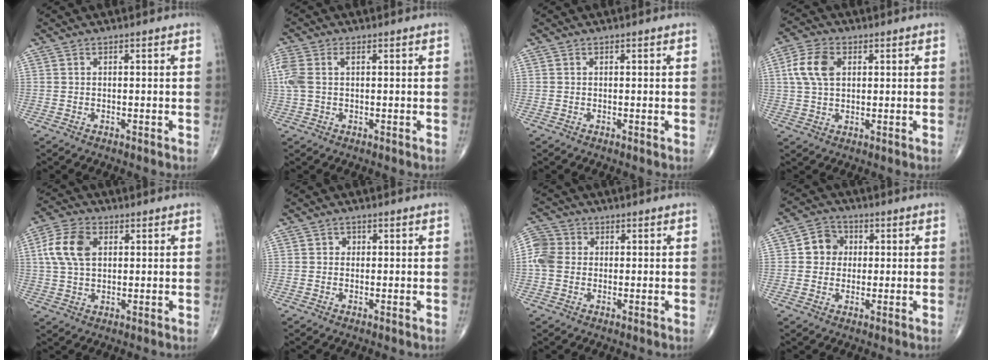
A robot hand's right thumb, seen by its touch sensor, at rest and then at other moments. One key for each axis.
{"total": 6.0, "fx": 1.0, "fy": 3.6, "fz": 4.7, "tx": -0.146, "ty": 0.024, "tz": 0.023}
{"total": 0.0}
{"total": 7.6, "fx": 1.8, "fy": 4.8, "fz": 5.6, "tx": -0.113, "ty": 0.007, "tz": 0.034}
{"total": 9.1, "fx": 2.1, "fy": 5.8, "fz": 6.6, "tx": -0.133, "ty": 0.009, "tz": 0.038}
{"total": 1.1, "fx": 0.1, "fy": 1.1, "fz": 0.3, "tx": 0.004, "ty": 0.003, "tz": -0.002}
{"total": 5.4, "fx": 0.1, "fy": 4.7, "fz": 2.7, "tx": -0.054, "ty": 0.013, "tz": -0.007}
{"total": 5.8, "fx": 0.7, "fy": 5.3, "fz": 2.4, "tx": -0.013, "ty": 0.008, "tz": 0.002}